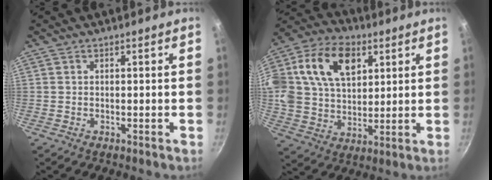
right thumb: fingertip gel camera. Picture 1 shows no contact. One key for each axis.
{"total": 25.4, "fx": 9.0, "fy": 17.0, "fz": 16.6, "tx": -0.338, "ty": 0.021, "tz": 0.154}